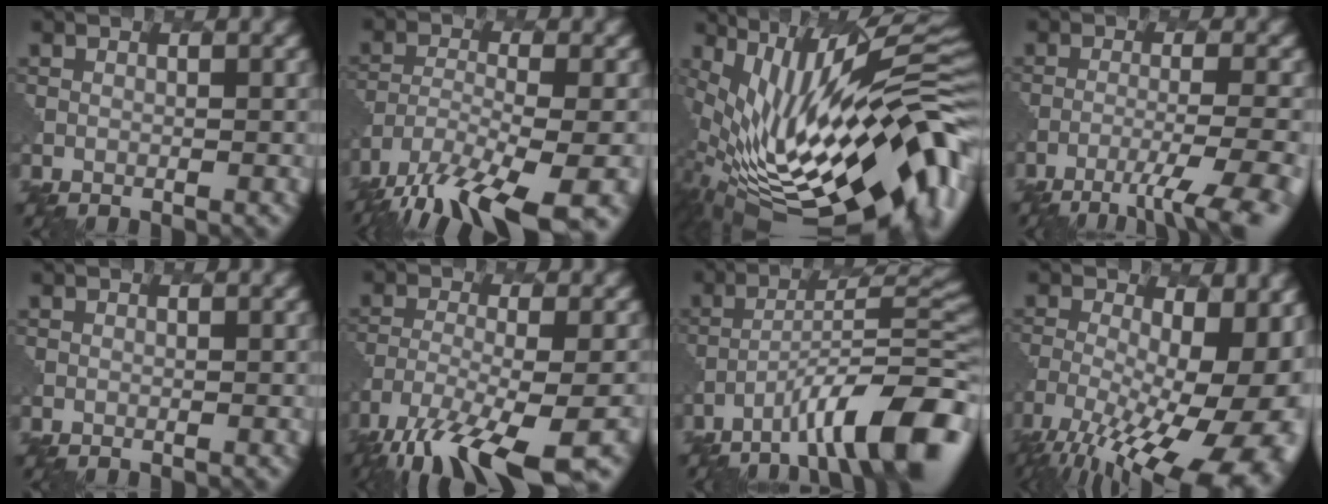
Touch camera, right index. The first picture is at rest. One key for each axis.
{"total": 13.1, "fx": -10.2, "fy": 3.7, "fz": 7.3, "tx": -0.161, "ty": -0.046, "tz": -0.151}
{"total": 18.3, "fx": -0.7, "fy": 6.8, "fz": 16.9, "tx": -0.256, "ty": -0.003, "tz": -0.002}
{"total": 7.0, "fx": -4.9, "fy": 1.0, "fz": 5.0, "tx": -0.077, "ty": 0.002, "tz": -0.071}
{"total": 0.0}
{"total": 11.1, "fx": -8.2, "fy": 2.6, "fz": 7.0, "tx": -0.144, "ty": -0.017, "tz": -0.135}
{"total": 10.0, "fx": -6.0, "fy": 1.8, "fz": 7.8, "tx": -0.116, "ty": 0.022, "tz": -0.094}
{"total": 18.8, "fx": -7.4, "fy": 8.6, "fz": 15.1, "tx": -0.211, "ty": -0.021, "tz": -0.089}